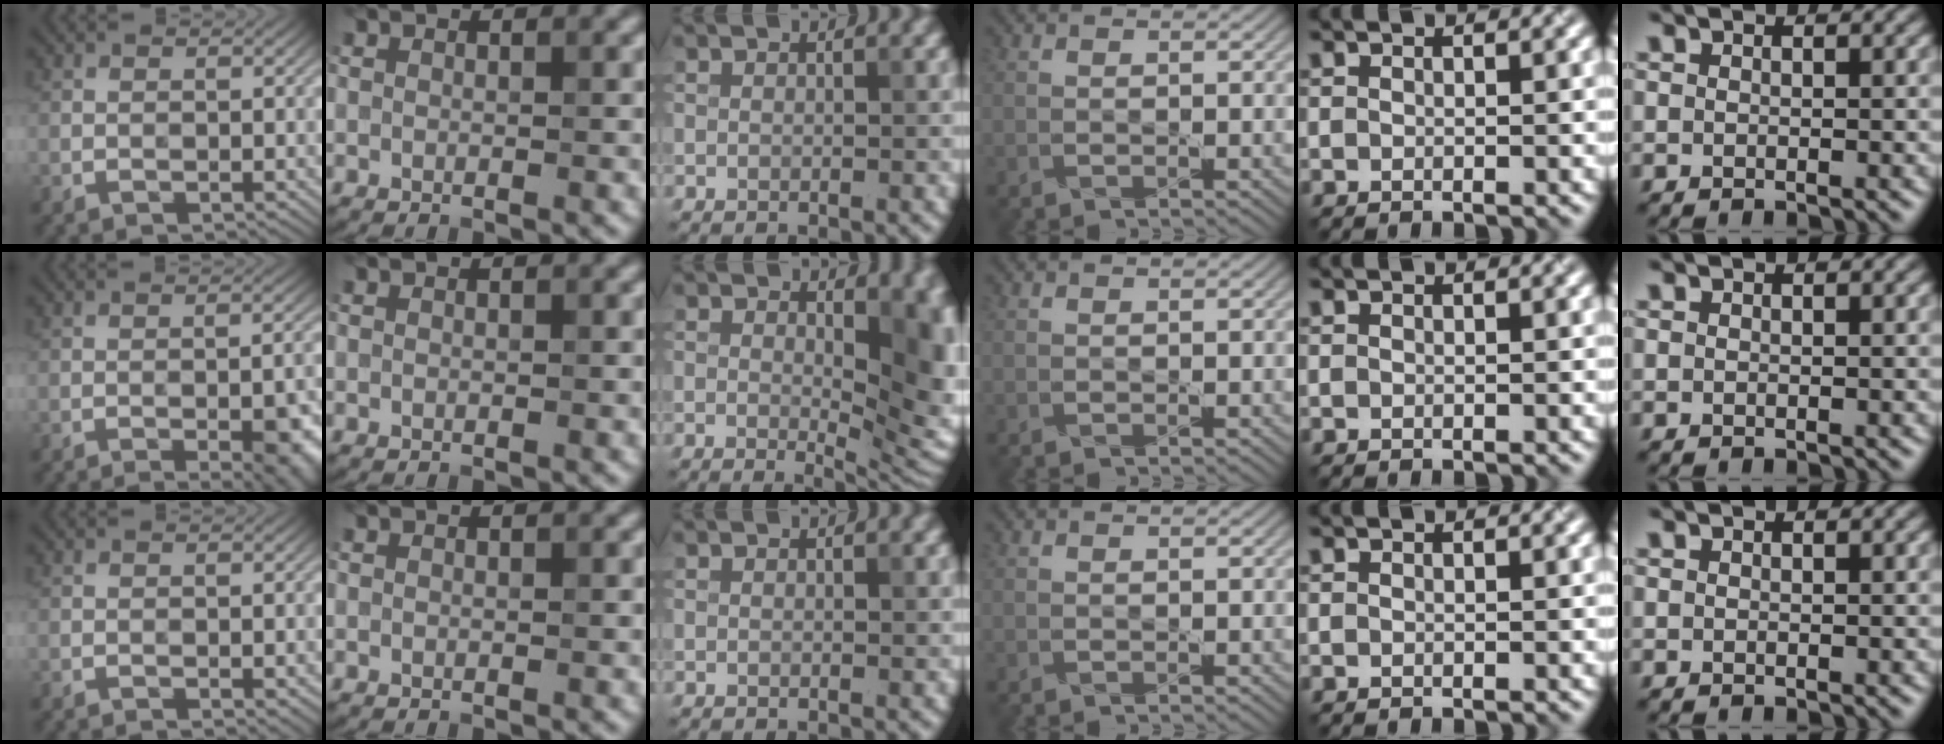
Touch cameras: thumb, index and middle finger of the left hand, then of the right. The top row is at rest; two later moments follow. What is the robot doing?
{"motion": "pour", "object": "plastic test tube"}